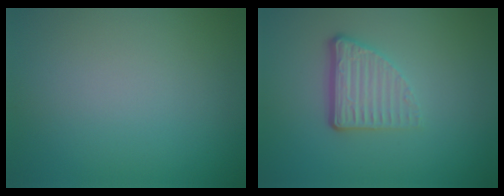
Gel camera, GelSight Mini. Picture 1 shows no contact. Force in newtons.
{"total": 4.0, "press": 2.7, "slide": 2.9}